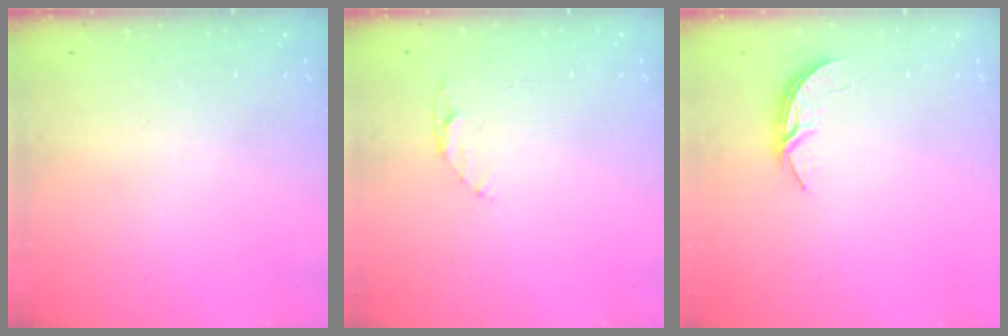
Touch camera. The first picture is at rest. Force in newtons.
{"total": 4.3, "press": 4.3, "slide": 0.5}
{"total": 3.7, "press": 3.7, "slide": 0.3}